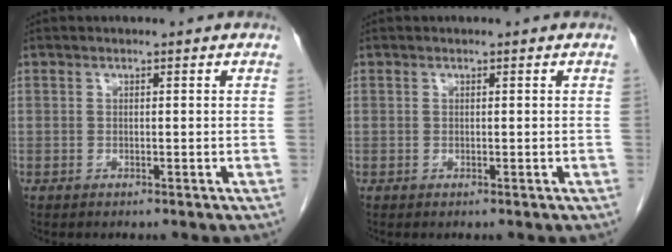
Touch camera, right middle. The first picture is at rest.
{"total": 0.0}